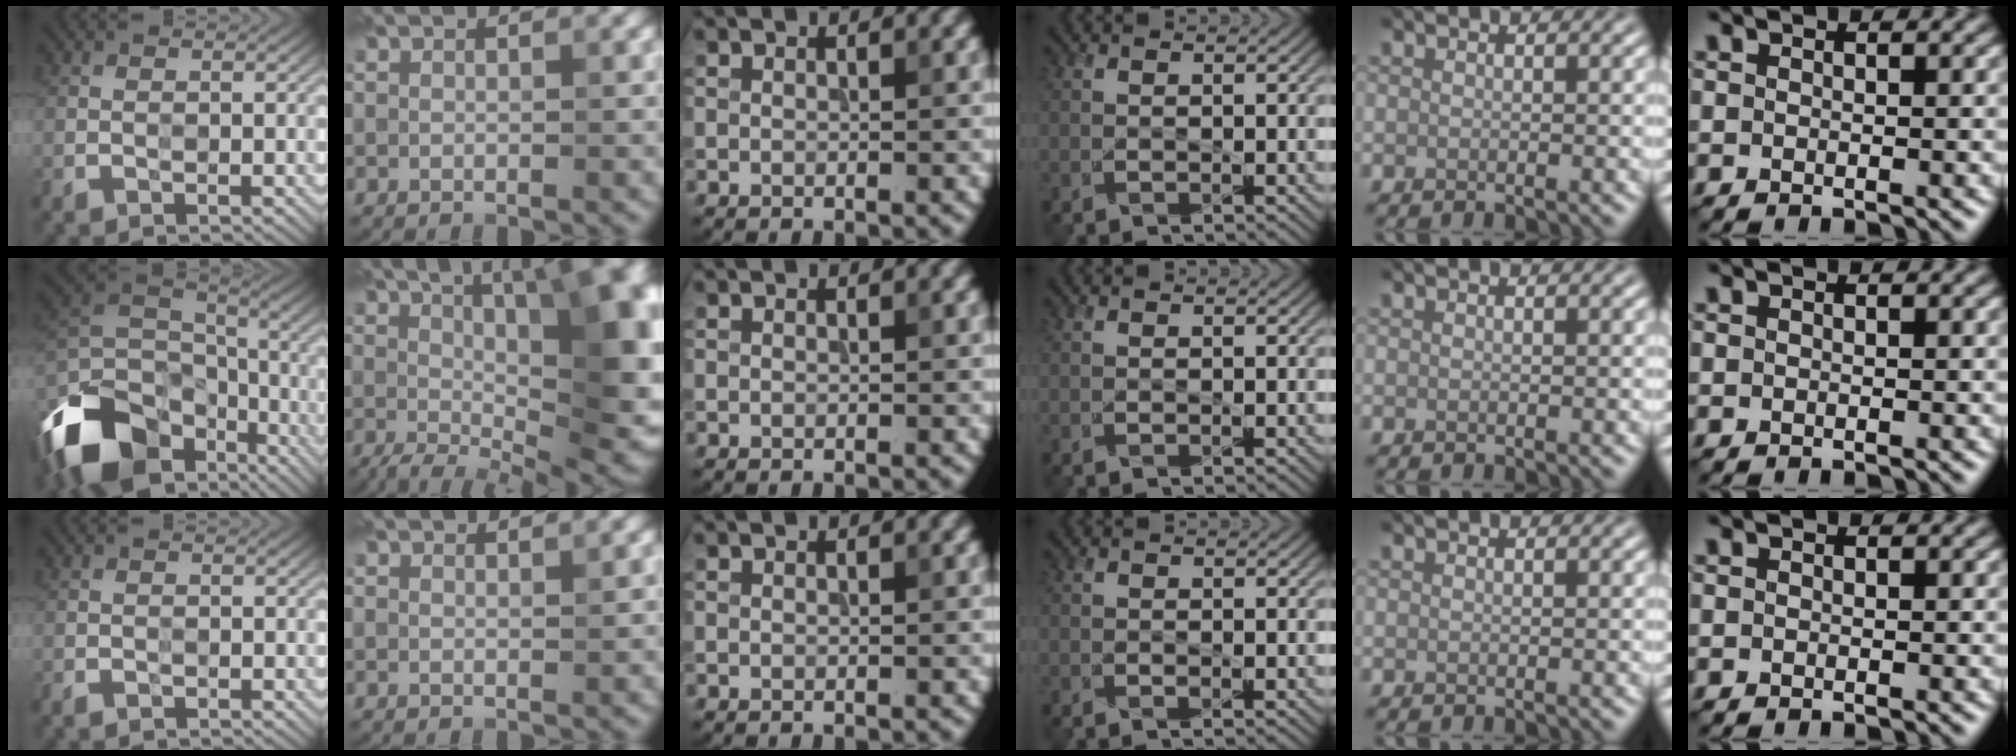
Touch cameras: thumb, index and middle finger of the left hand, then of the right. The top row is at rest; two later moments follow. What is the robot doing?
{"motion": "wipe", "object": "glasses"}